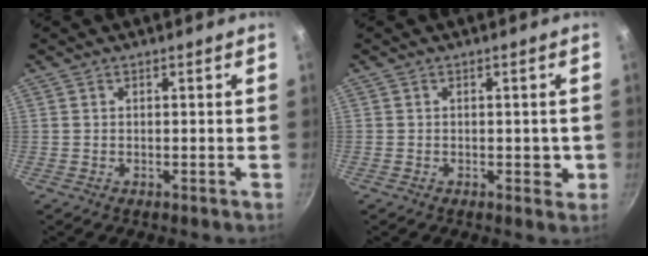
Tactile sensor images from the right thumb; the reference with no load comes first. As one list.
[{"total": 2.7, "force": [-0.4, 1.9, 1.9], "torque": [-0.006, -0.002, -0.008]}]